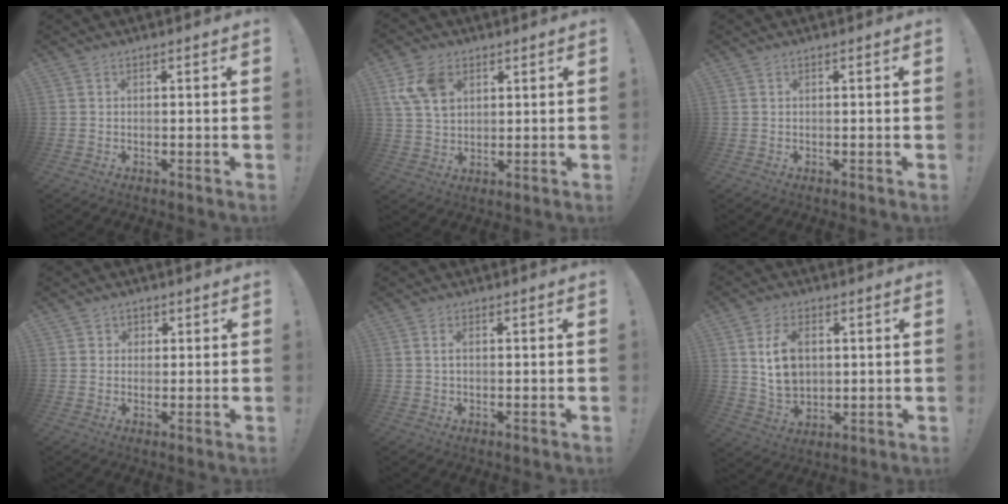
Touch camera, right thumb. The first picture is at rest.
{"total": 10.2, "force": [4.3, 7.2, 5.8], "torque": [-0.116, -0.003, 0.086]}
{"total": 0.0}
{"total": 2.3, "force": [0.9, 2.1, 0.3], "torque": [0.003, -0.005, 0.013]}
{"total": 1.3, "force": [0.1, 0.6, 1.1], "torque": [-0.024, 0.005, 0.002]}
{"total": 11.1, "force": [2.6, 8.2, 7.0], "torque": [-0.107, 0.000, 0.051]}